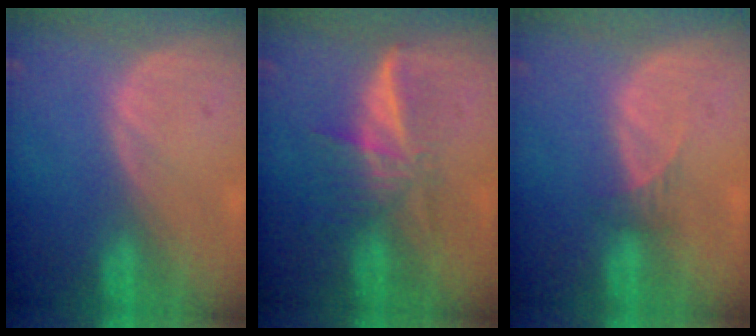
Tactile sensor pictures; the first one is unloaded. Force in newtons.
{"total": 5.9, "press": 5.4, "slide": 2.4}
{"total": 1.6, "press": 1.3, "slide": 0.9}